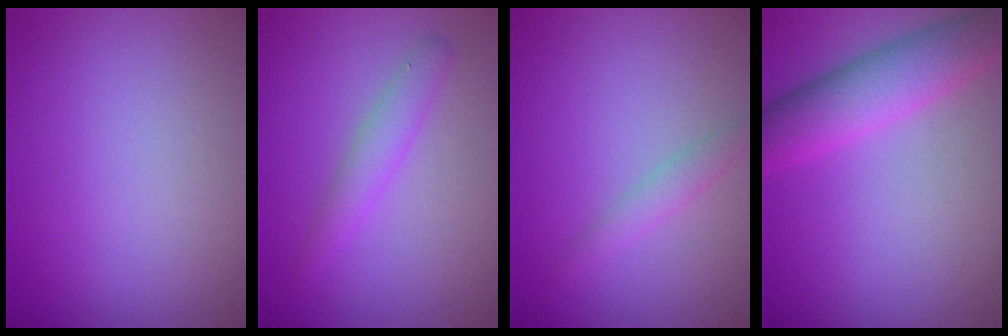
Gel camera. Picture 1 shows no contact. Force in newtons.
{"total": 1.3, "press": 1.3, "slide": 0.2}
{"total": 1.5, "press": 1.5, "slide": 0.1}
{"total": 5.5, "press": 5.5, "slide": 0.2}